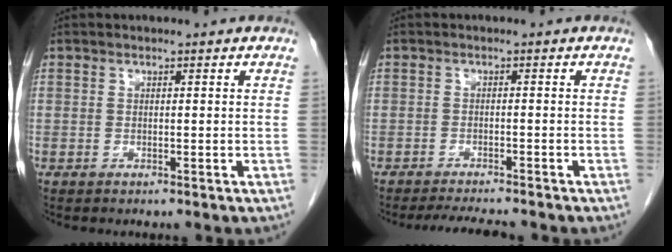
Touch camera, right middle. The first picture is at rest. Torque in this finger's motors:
{"motor_torque": [0.06, -0.04, 0.00, 0.00]}